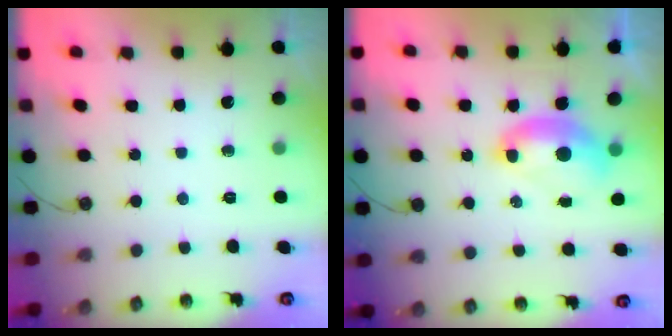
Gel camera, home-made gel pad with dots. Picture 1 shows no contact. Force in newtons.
{"total": 2.6, "press": 2.6, "slide": 0.5}